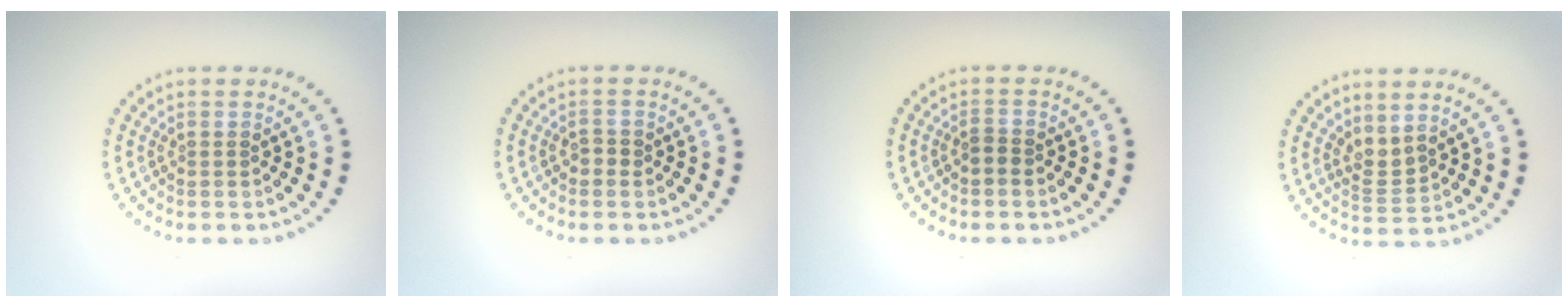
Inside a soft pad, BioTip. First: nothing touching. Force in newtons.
{"total": 1.0, "press": 0.9, "slide": 0.3}
{"total": 0.8, "press": 0.5, "slide": 0.6}
{"total": 1.9, "press": 1.4, "slide": 1.2}